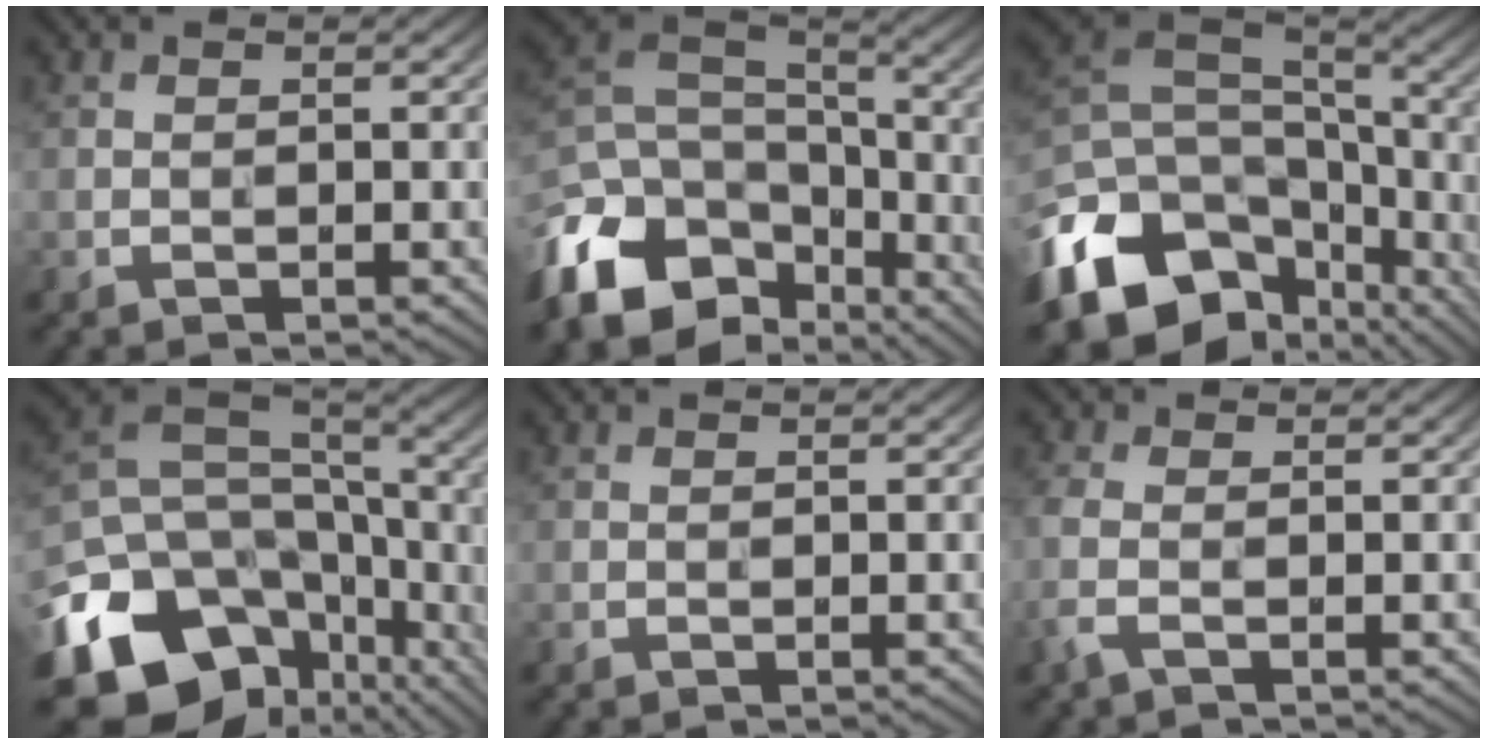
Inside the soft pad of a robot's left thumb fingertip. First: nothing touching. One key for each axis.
{"total": 15.3, "fx": -8.0, "fy": 10.0, "fz": 8.4, "tx": -0.217, "ty": -0.028, "tz": -0.142}
{"total": 16.8, "fx": -8.3, "fy": 11.3, "fz": 9.3, "tx": -0.255, "ty": -0.039, "tz": -0.125}
{"total": 19.5, "fx": -9.6, "fy": 14.0, "fz": 9.7, "tx": -0.248, "ty": -0.030, "tz": -0.115}
{"total": 0.0}
{"total": 2.7, "fx": -1.0, "fy": 1.0, "fz": 2.3, "tx": -0.070, "ty": -0.002, "tz": -0.033}